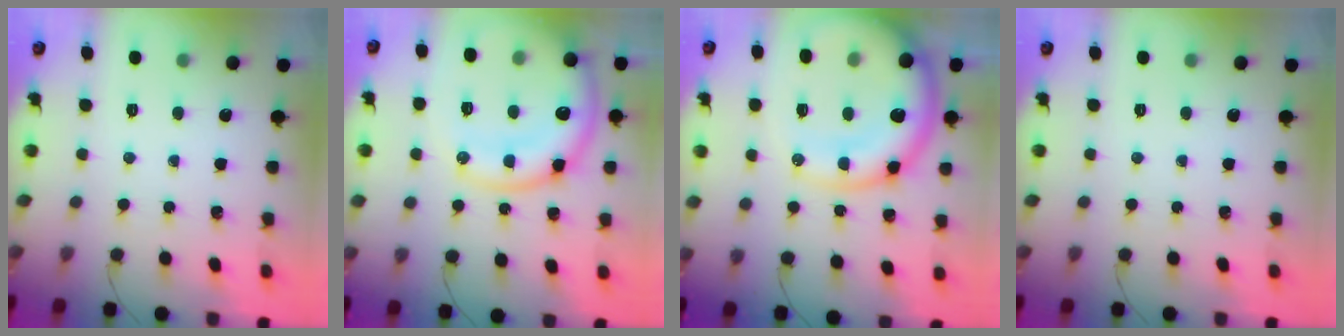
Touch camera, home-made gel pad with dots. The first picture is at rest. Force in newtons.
{"total": 18.3, "press": 18.1, "slide": 2.7}
{"total": 20.2, "press": 19.8, "slide": 3.9}
{"total": 0.0}